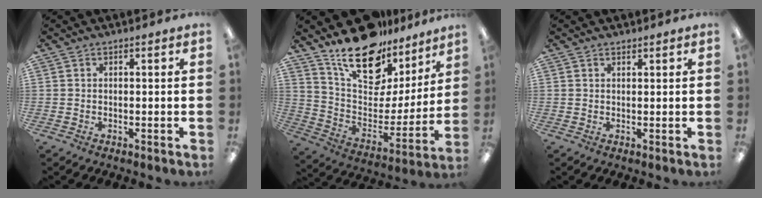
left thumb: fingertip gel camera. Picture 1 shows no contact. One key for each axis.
{"total": 20.6, "fx": 15.4, "fy": 9.8, "fz": 9.6, "tx": -0.164, "ty": -0.106, "tz": 0.276}
{"total": 0.8, "fx": 0.7, "fy": 0.2, "fz": 0.1, "tx": -0.003, "ty": -0.001, "tz": 0.014}